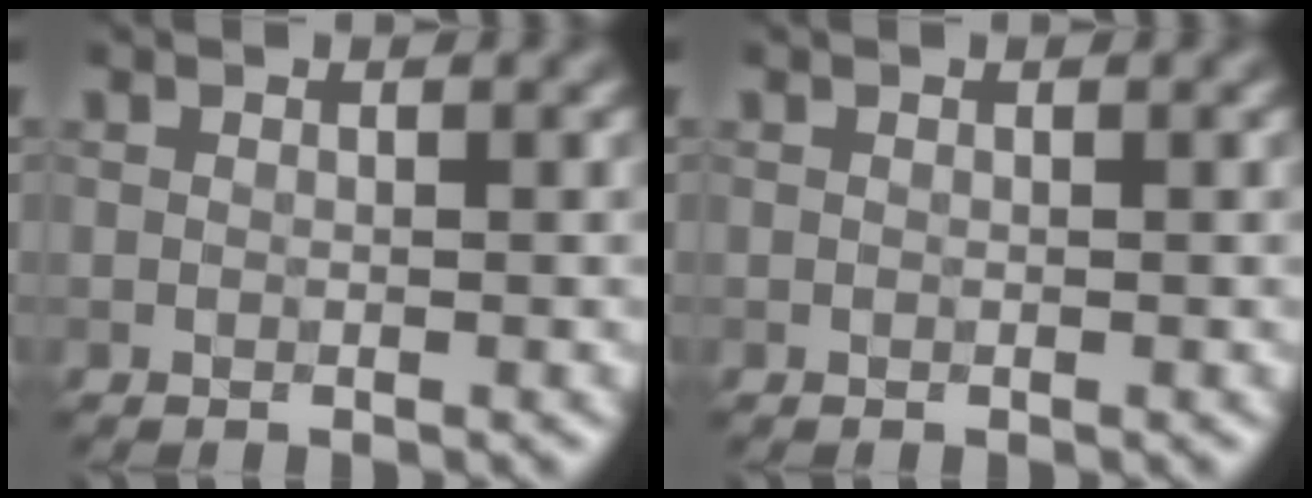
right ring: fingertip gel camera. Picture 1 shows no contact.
{"total": 0.0}